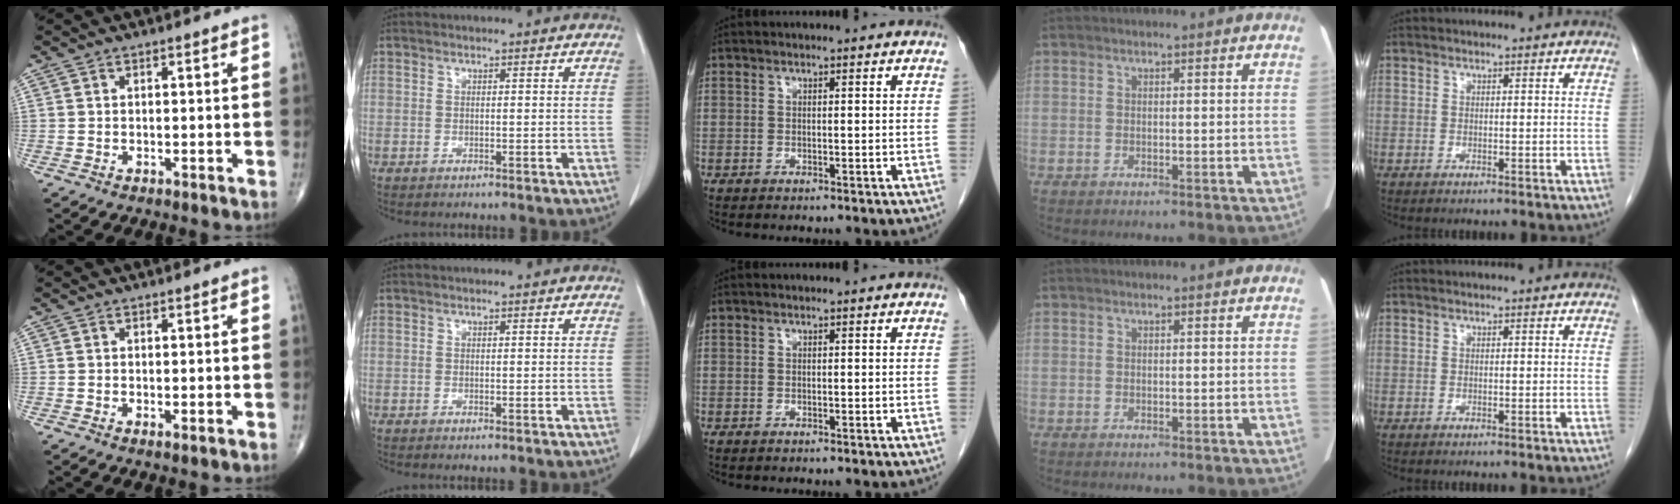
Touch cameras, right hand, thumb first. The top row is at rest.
{"thumb": {"total": 0.6, "force": [-0.1, 0.2, 0.6], "torque": [-0.014, -0.004, -0.004]}}